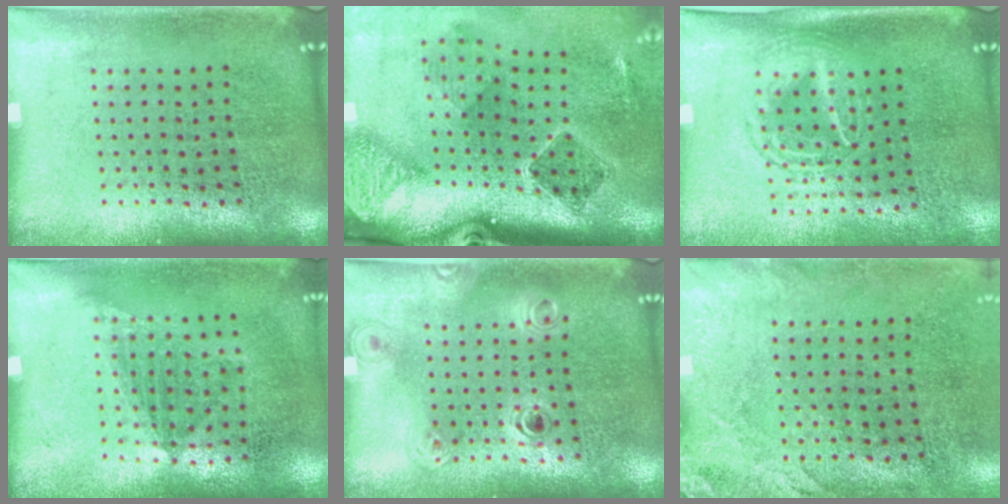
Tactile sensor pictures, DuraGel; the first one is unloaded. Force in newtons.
{"total": 2.8, "press": 1.8, "slide": 2.1}
{"total": 1.5, "press": 1.3, "slide": 0.7}
{"total": 1.1, "press": 0.8, "slide": 0.7}
{"total": 1.2, "press": 1.1, "slide": 0.5}
{"total": 2.7, "press": 2.1, "slide": 1.6}